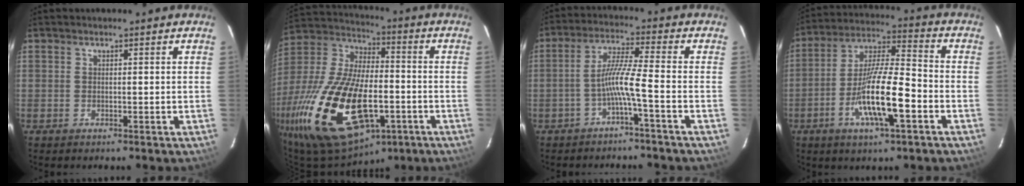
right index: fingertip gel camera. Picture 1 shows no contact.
{"total": 29.4, "force": [-11.6, 14.2, 23.0], "torque": [-0.483, -0.041, -0.188]}
{"total": 5.9, "force": [-2.8, -0.9, 5.2], "torque": [-0.115, 0.011, -0.052]}
{"total": 14.1, "force": [-5.3, 2.7, 12.8], "torque": [-0.250, -0.005, -0.102]}